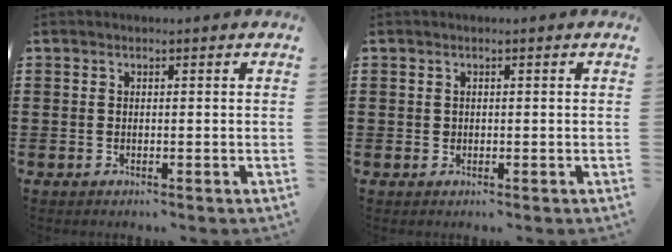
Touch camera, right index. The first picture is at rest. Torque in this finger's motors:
{"motor_torque": [1.10, 1.04, -0.01, 0.01]}